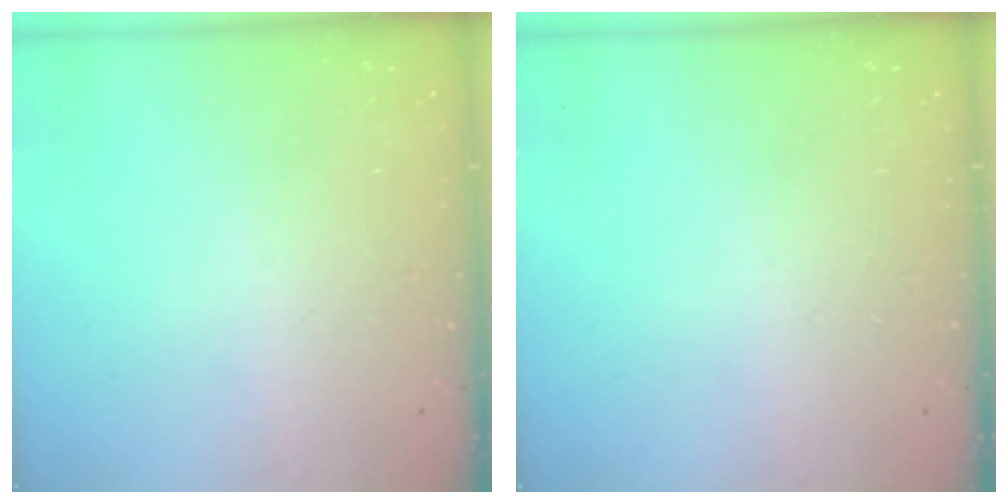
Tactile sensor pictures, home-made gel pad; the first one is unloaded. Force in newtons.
{"total": 0.0}